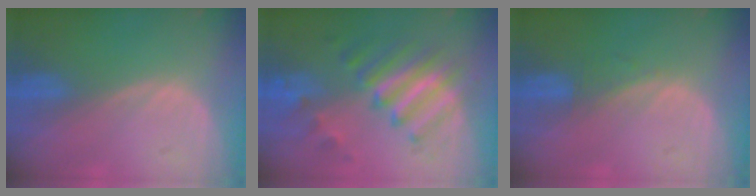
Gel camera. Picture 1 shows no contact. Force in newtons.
{"total": 8.2, "press": 8.1, "slide": 1.5}
{"total": 1.2, "press": 1.2, "slide": 0.1}